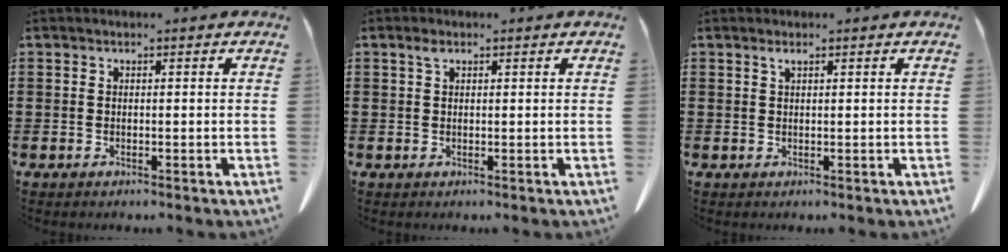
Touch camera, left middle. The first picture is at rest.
{"total": 1.4, "force": [0.7, 0.7, 1.0], "torque": [-0.023, 0.003, 0.013]}
{"total": 1.0, "force": [0.6, 0.1, 0.8], "torque": [-0.018, -0.001, 0.013]}